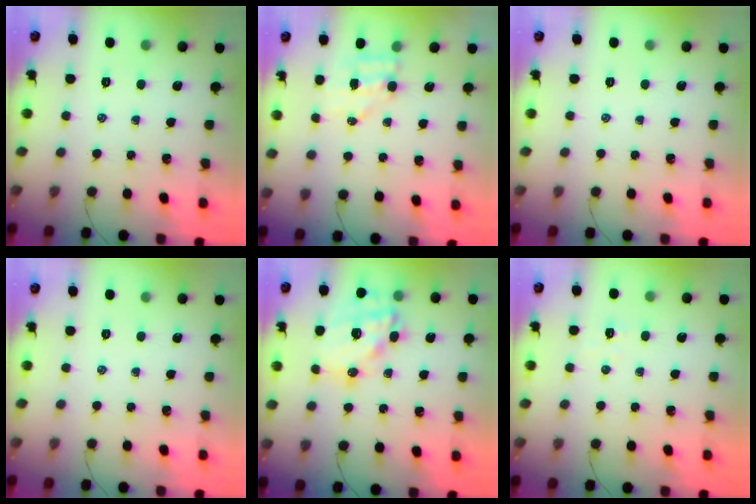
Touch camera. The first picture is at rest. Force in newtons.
{"total": 5.0, "press": 5.0, "slide": 0.7}
{"total": 0.0}
{"total": 0.0}
{"total": 17.8, "press": 17.4, "slide": 3.7}
{"total": 2.9, "press": 2.8, "slide": 0.9}